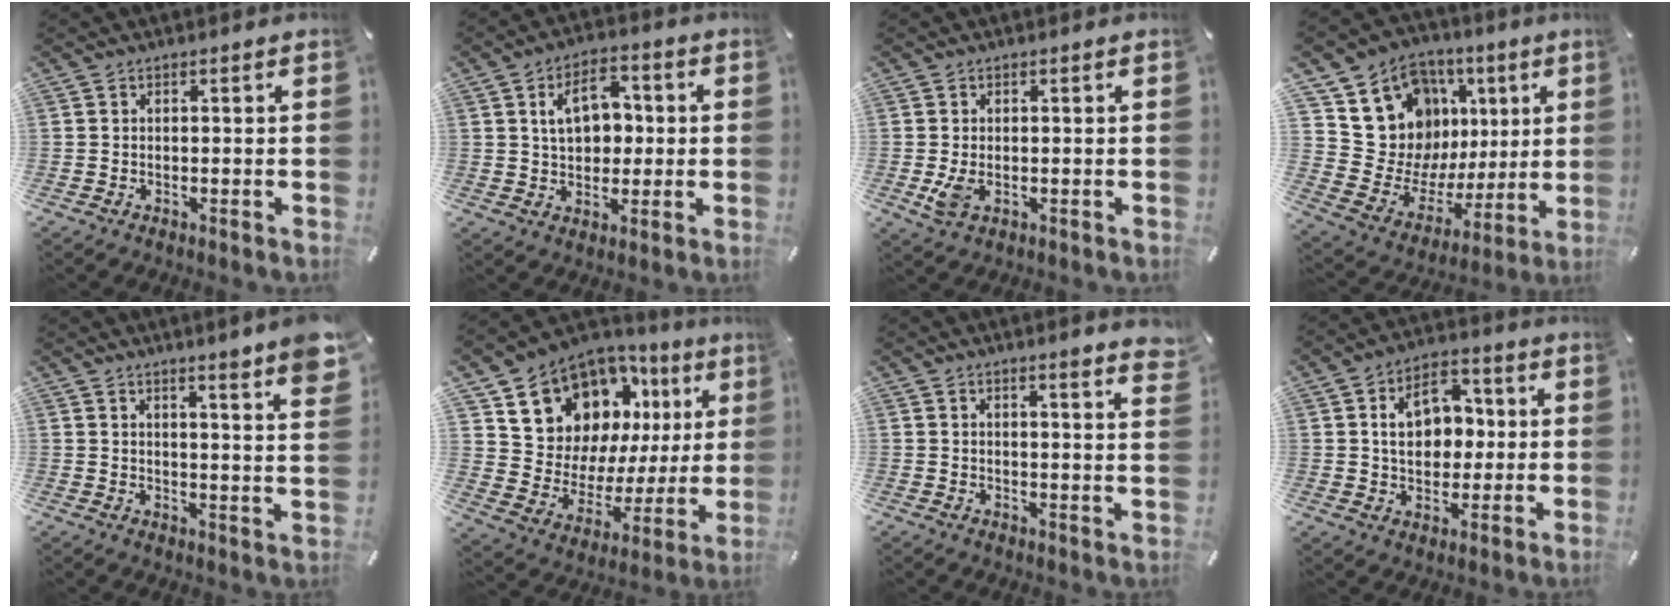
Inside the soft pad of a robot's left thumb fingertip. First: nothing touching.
{"total": 9.8, "force": [1.7, 7.0, 6.6], "torque": [-0.097, 0.007, 0.027]}
{"total": 3.6, "force": [-0.6, 2.0, 3.0], "torque": [-0.062, -0.006, -0.014]}
{"total": 13.8, "force": [6.3, 11.8, 3.2], "torque": [-0.057, -0.060, 0.134]}
{"total": 6.4, "force": [5.0, 0.0, 4.0], "torque": [-0.058, -0.043, 0.081]}
{"total": 14.0, "force": [9.7, 9.6, 3.3], "torque": [-0.067, -0.090, 0.184]}
{"total": 3.7, "force": [3.0, 0.1, 2.2], "torque": [-0.033, -0.024, 0.050]}
{"total": 11.4, "force": [1.5, 8.8, 7.0], "torque": [-0.098, 0.010, 0.027]}